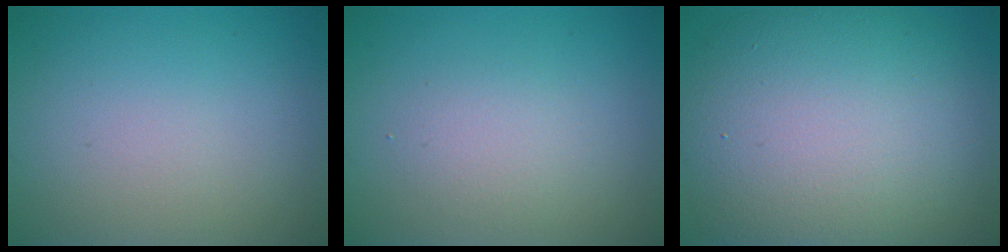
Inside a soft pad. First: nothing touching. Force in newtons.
{"total": 1.9, "press": 1.8, "slide": 0.2}
{"total": 13.7, "press": 13.7, "slide": 0.7}